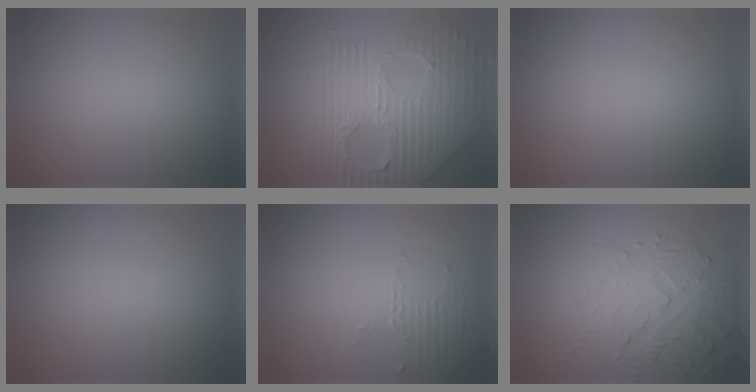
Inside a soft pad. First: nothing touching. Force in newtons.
{"total": 9.8, "press": 6.6, "slide": 7.2}
{"total": 0.0}
{"total": 0.0}
{"total": 1.4, "press": 0.6, "slide": 1.2}
{"total": 5.2, "press": 3.5, "slide": 3.9}